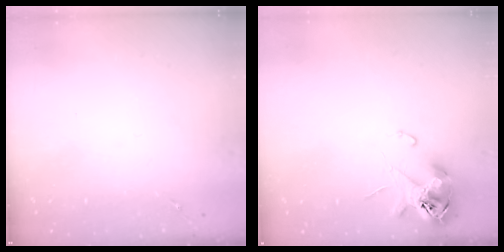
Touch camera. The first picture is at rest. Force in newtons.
{"total": 11.8, "press": 11.6, "slide": 1.9}